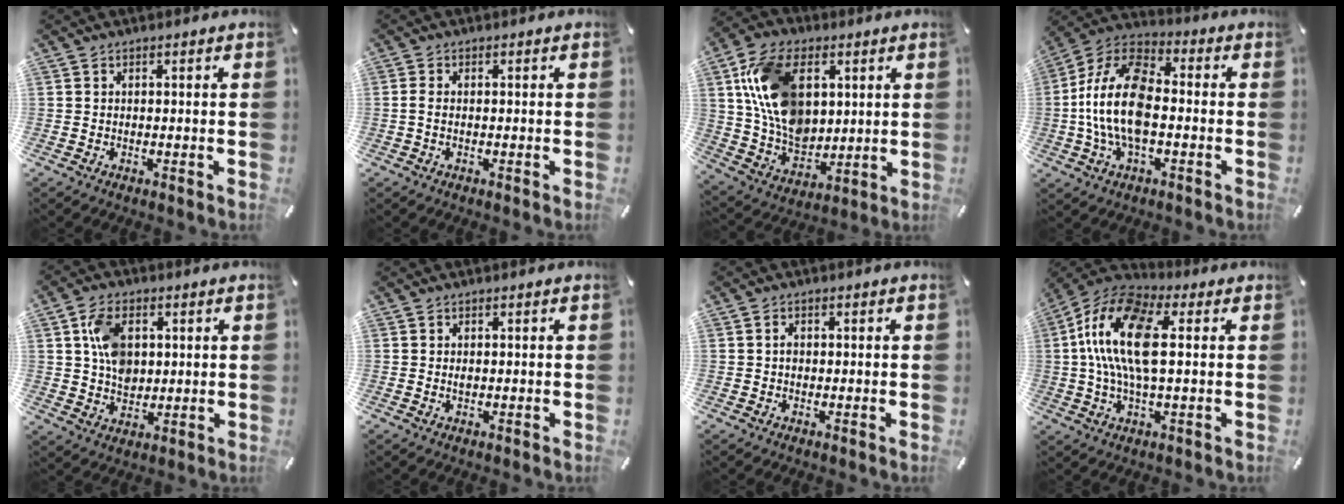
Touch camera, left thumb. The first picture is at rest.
{"total": 1.5, "force": [-0.2, 0.7, 1.3], "torque": [-0.025, 0.001, -0.003]}
{"total": 16.8, "force": [4.8, 12.0, 10.8], "torque": [-0.232, 0.001, 0.090]}
{"total": 16.1, "force": [-2.2, 8.8, 13.4], "torque": [-0.294, 0.002, -0.045]}
{"total": 9.2, "force": [2.1, 6.8, 5.7], "torque": [-0.101, 0.008, 0.040]}
{"total": 0.6, "force": [0.2, 0.4, 0.5], "torque": [-0.010, 0.001, 0.002]}
{"total": 1.3, "force": [0.1, 1.0, 0.8], "torque": [-0.016, 0.007, -0.001]}
{"total": 16.8, "force": [2.4, 7.8, 14.6], "torque": [-0.312, -0.001, 0.041]}